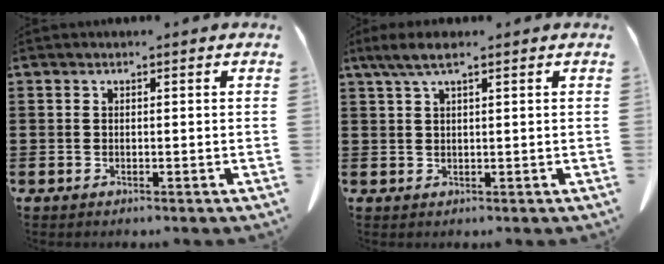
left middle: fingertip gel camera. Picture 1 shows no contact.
{"total": 3.4, "force": [1.9, 0.6, 2.8], "torque": [-0.056, 0.001, 0.035]}